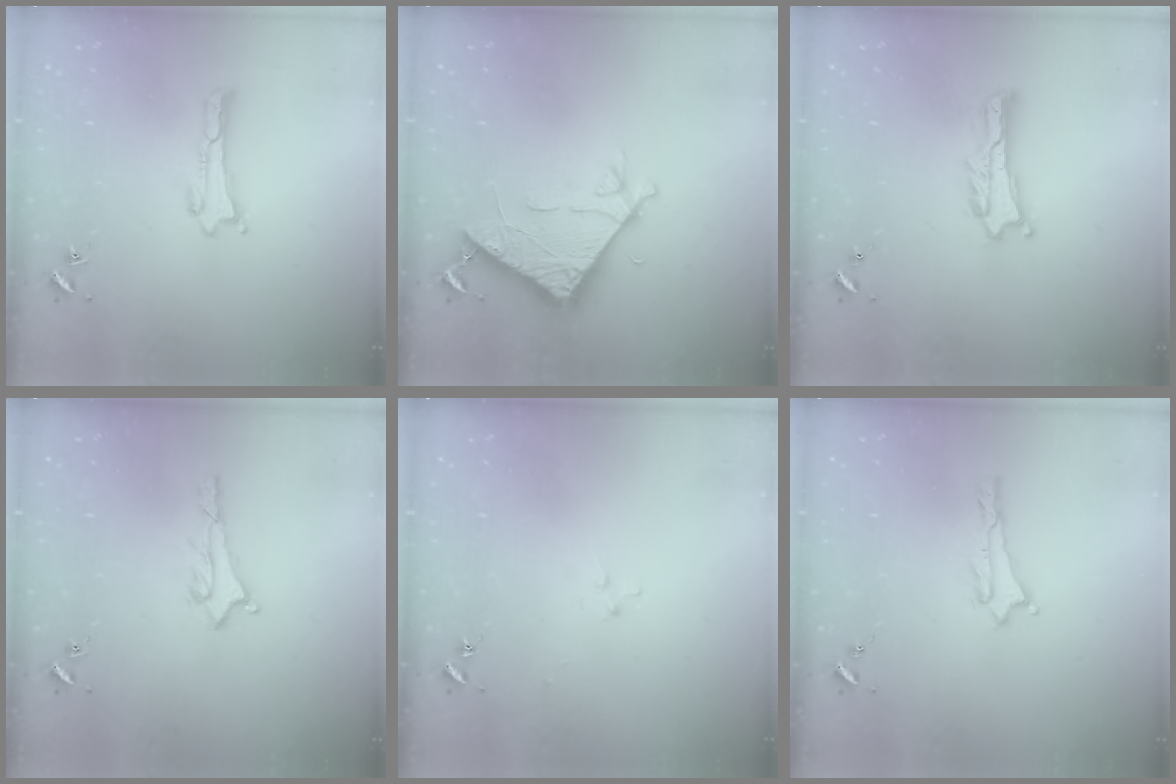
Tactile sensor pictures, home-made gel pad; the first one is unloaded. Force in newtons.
{"total": 7.3, "press": 7.3, "slide": 0.6}
{"total": 1.0, "press": 1.0, "slide": 0.2}
{"total": 2.0, "press": 2.0, "slide": 0.2}
{"total": 2.5, "press": 2.5, "slide": 0.3}
{"total": 0.0}